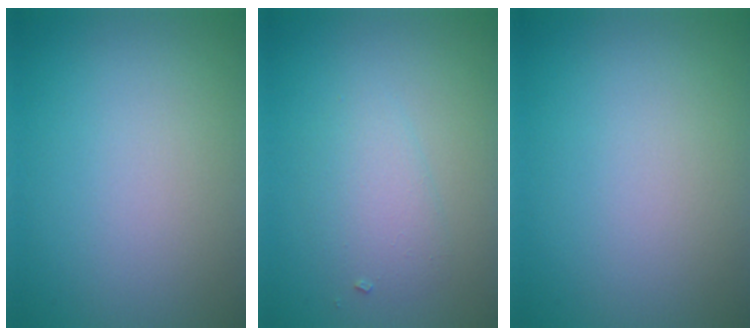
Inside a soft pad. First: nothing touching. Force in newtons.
{"total": 2.3, "press": 2.3, "slide": 0.2}
{"total": 0.0}